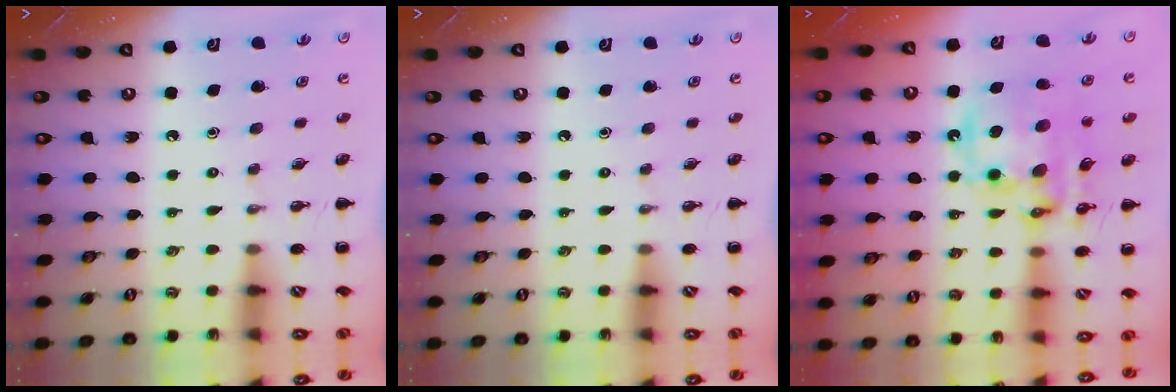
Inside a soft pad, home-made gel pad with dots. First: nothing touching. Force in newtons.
{"total": 0.0}
{"total": 16.9, "press": 16.4, "slide": 4.0}